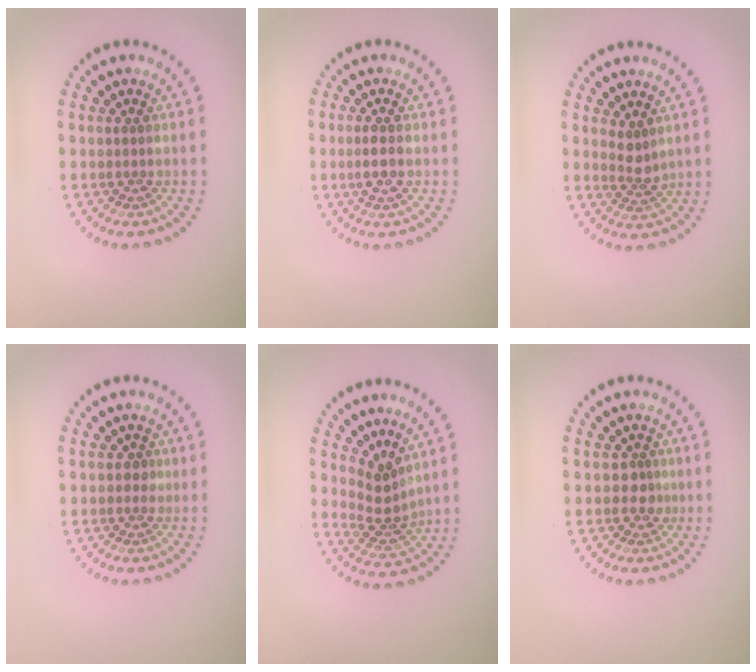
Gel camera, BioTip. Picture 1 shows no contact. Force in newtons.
{"total": 1.8, "press": 1.5, "slide": 0.9}
{"total": 1.7, "press": 1.4, "slide": 1.0}
{"total": 0.9, "press": 0.7, "slide": 0.5}
{"total": 2.8, "press": 2.0, "slide": 1.9}
{"total": 1.7, "press": 1.3, "slide": 1.1}